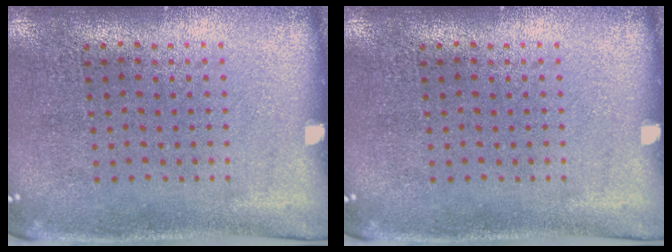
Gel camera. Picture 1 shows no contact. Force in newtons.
{"total": 0.0}